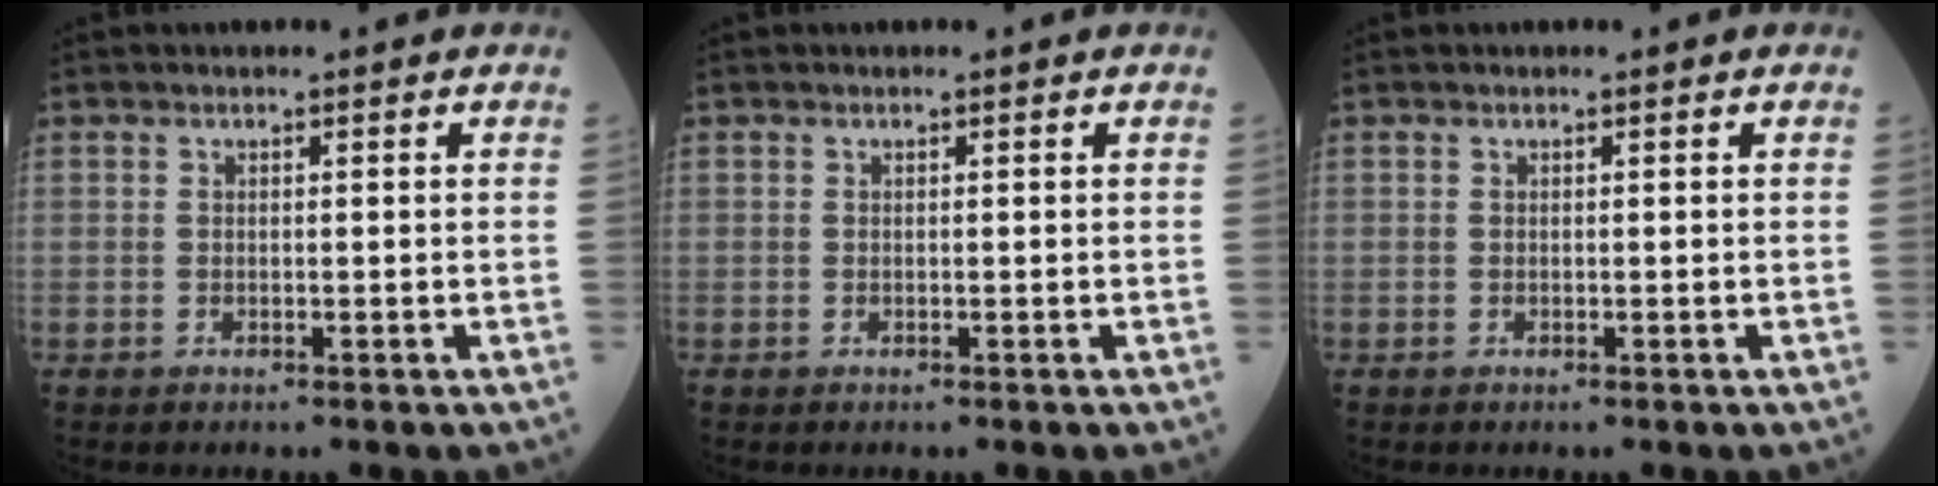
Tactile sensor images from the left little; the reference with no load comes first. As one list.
[{"total": 0.0}, {"total": 0.0}]